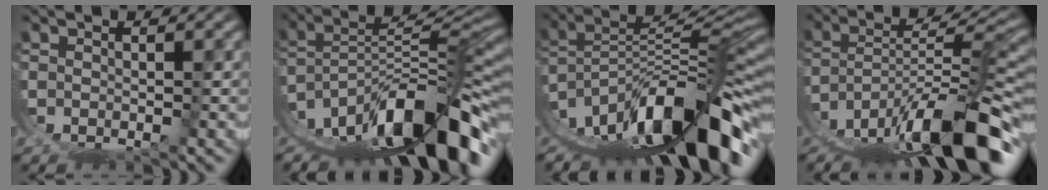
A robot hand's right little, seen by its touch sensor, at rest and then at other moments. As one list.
[{"total": 12.8, "force": [-4.1, 6.1, 10.5], "torque": [-0.160, -0.008, -0.049]}, {"total": 14.3, "force": [-3.6, 7.4, 11.7], "torque": [-0.182, -0.006, -0.043]}, {"total": 11.0, "force": [-4.7, 4.4, 8.9], "torque": [-0.136, -0.011, -0.053]}]